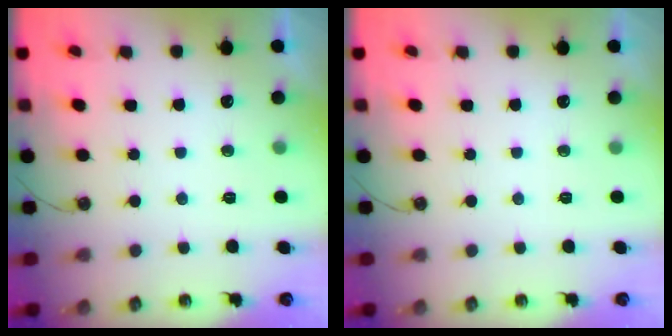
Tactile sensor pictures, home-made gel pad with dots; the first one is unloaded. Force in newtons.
{"total": 0.0}